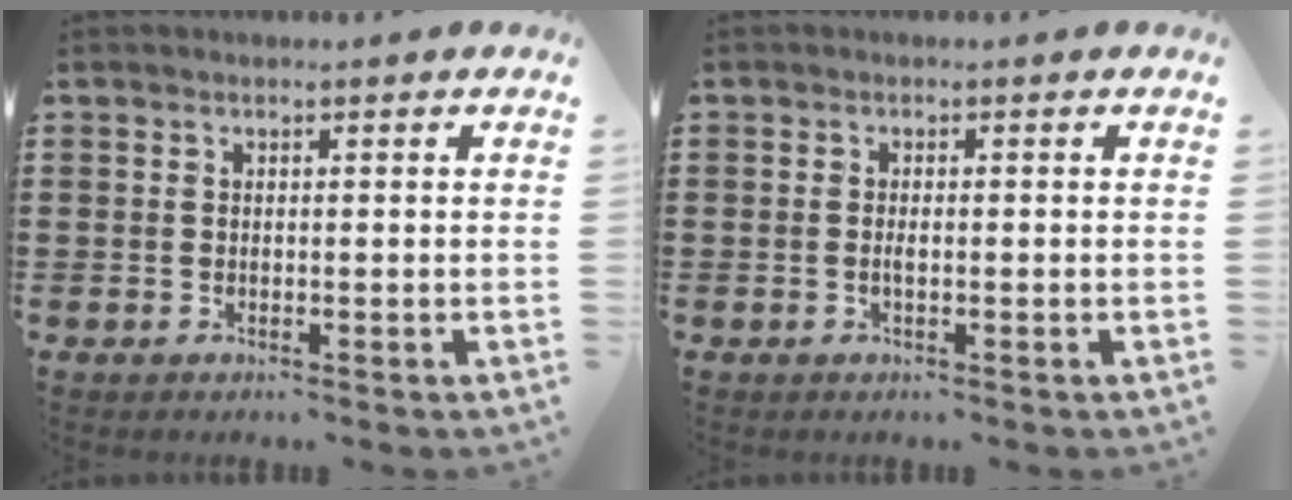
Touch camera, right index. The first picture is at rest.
{"total": 1.0, "force": [-0.2, 0.3, 0.9], "torque": [-0.019, -0.003, -0.003]}